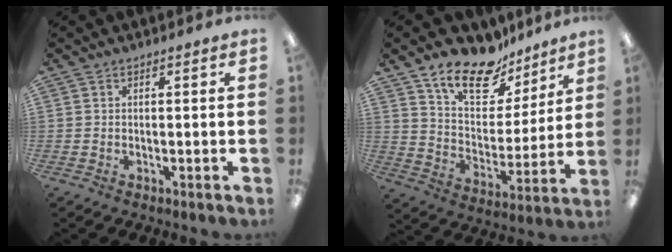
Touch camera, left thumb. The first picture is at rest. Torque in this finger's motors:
{"motor_torque": [0.12, 0.11, 1.10, -1.67, 0.11]}